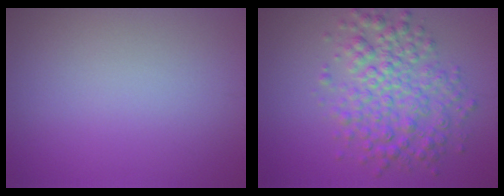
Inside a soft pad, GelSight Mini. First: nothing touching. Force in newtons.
{"total": 5.6, "press": 5.6, "slide": 0.0}